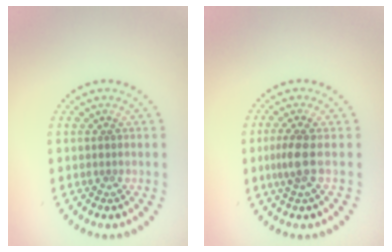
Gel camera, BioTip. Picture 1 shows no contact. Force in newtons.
{"total": 2.1, "press": 1.8, "slide": 1.2}